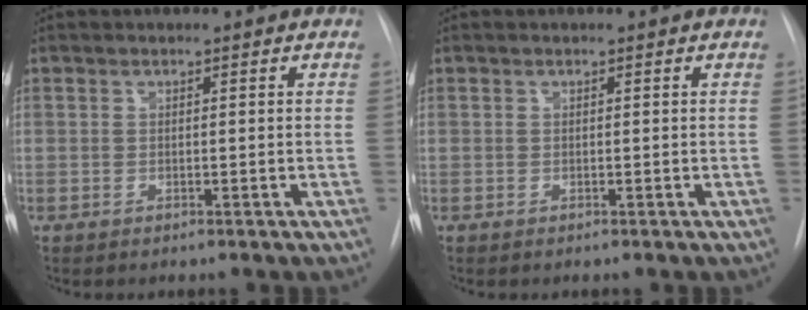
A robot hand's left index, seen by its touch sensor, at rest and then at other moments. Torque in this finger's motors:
{"motor_torque": [-0.02, 0.02, -0.02, 0.00]}